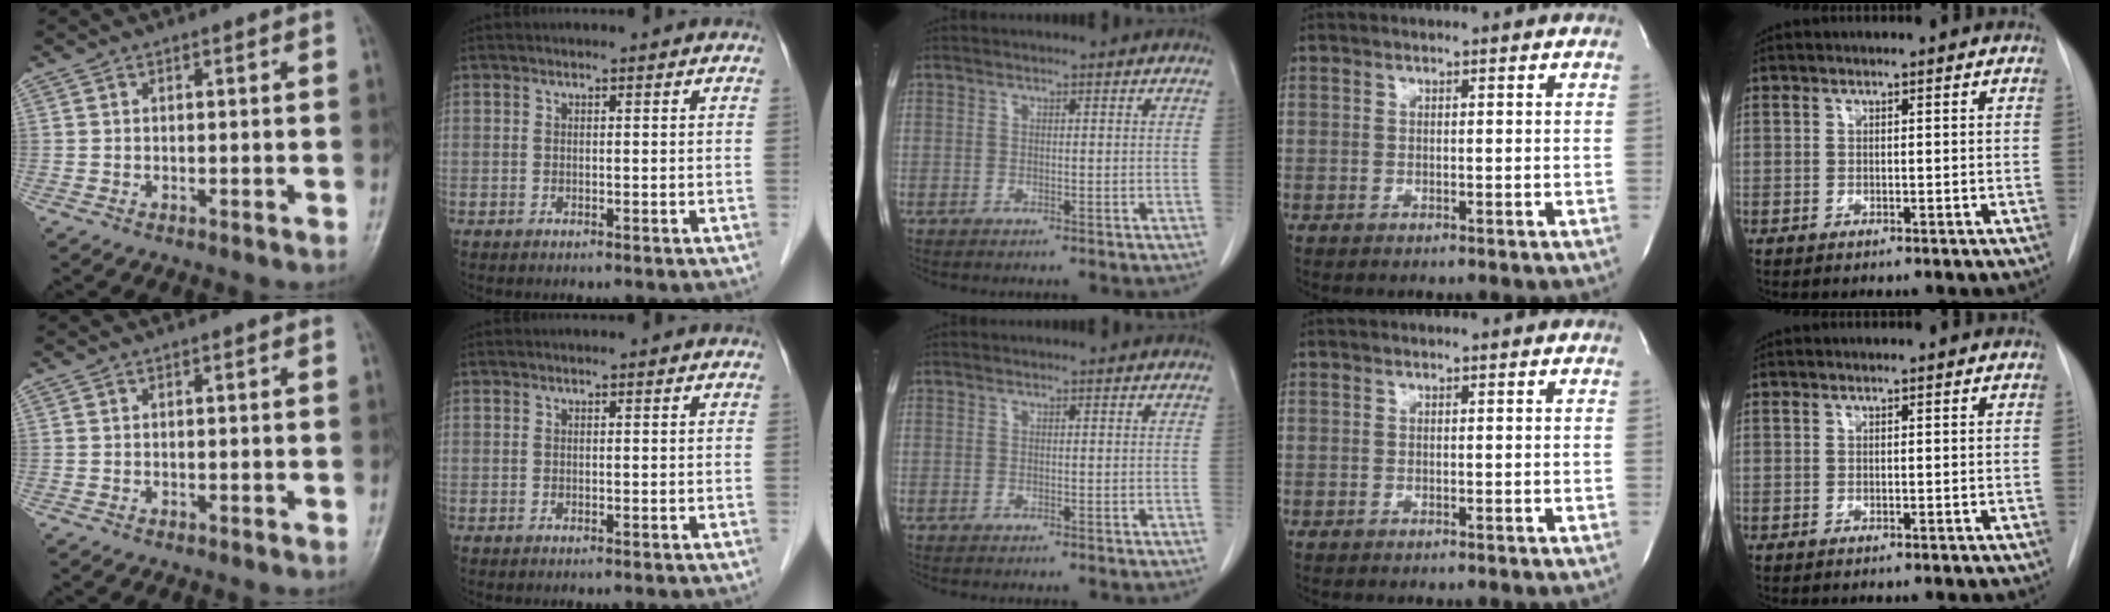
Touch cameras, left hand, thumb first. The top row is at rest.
{}